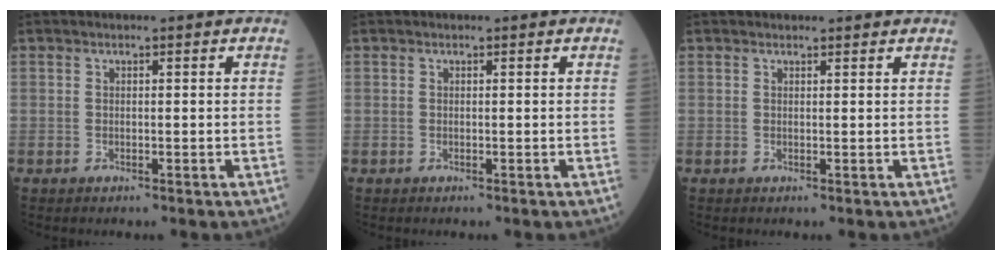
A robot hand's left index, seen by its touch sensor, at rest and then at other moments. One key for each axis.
{"total": 0.0}
{"total": 2.0, "fx": 1.9, "fy": 0.5, "fz": 0.4, "tx": -0.011, "ty": 0.009, "tz": 0.018}